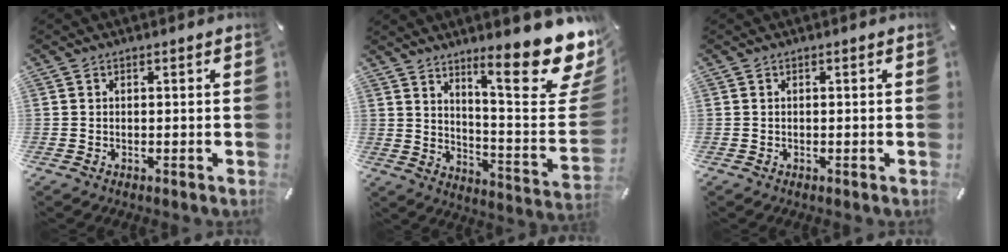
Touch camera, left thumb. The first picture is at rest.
{"total": 21.6, "force": [14.2, 5.6, 15.3], "torque": [-0.217, -0.107, 0.226]}
{"total": 0.0}